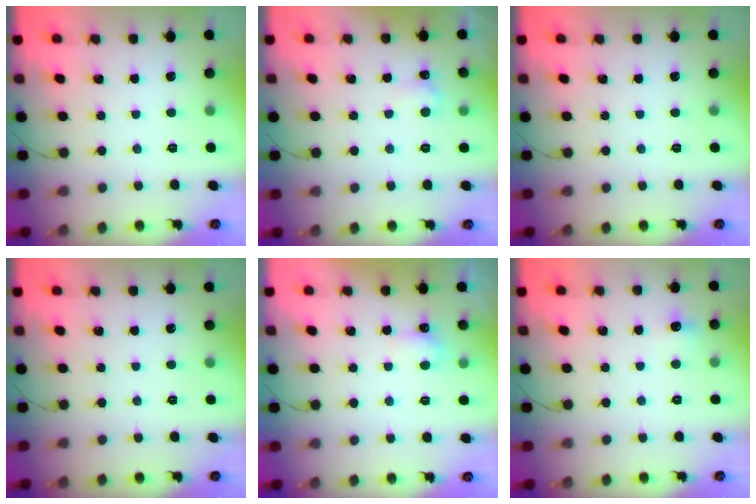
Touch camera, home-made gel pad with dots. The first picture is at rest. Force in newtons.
{"total": 3.7, "press": 3.5, "slide": 1.1}
{"total": 0.0}
{"total": 0.0}
{"total": 3.7, "press": 3.6, "slide": 1.1}
{"total": 5.2, "press": 5.1, "slide": 1.1}